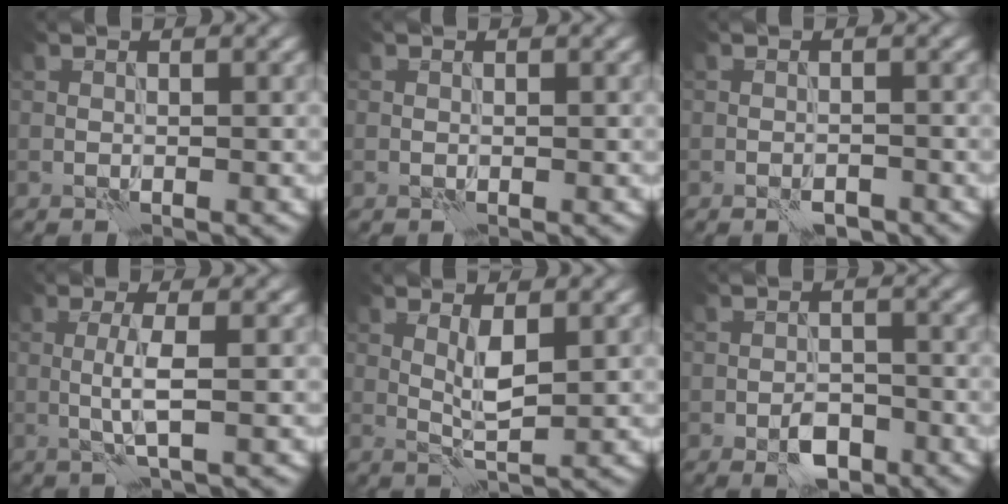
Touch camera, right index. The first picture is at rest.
{"total": 0.0}
{"total": 2.0, "force": [-1.5, 0.7, 1.0], "torque": [-0.020, 0.002, -0.025]}
{"total": 2.5, "force": [0.2, 0.2, 2.4], "torque": [-0.051, -0.002, 0.001]}
{"total": 2.4, "force": [1.0, 0.5, 2.1], "torque": [-0.046, -0.004, 0.018]}
{"total": 3.2, "force": [-1.8, 1.8, 1.9], "torque": [-0.026, 0.000, -0.032]}